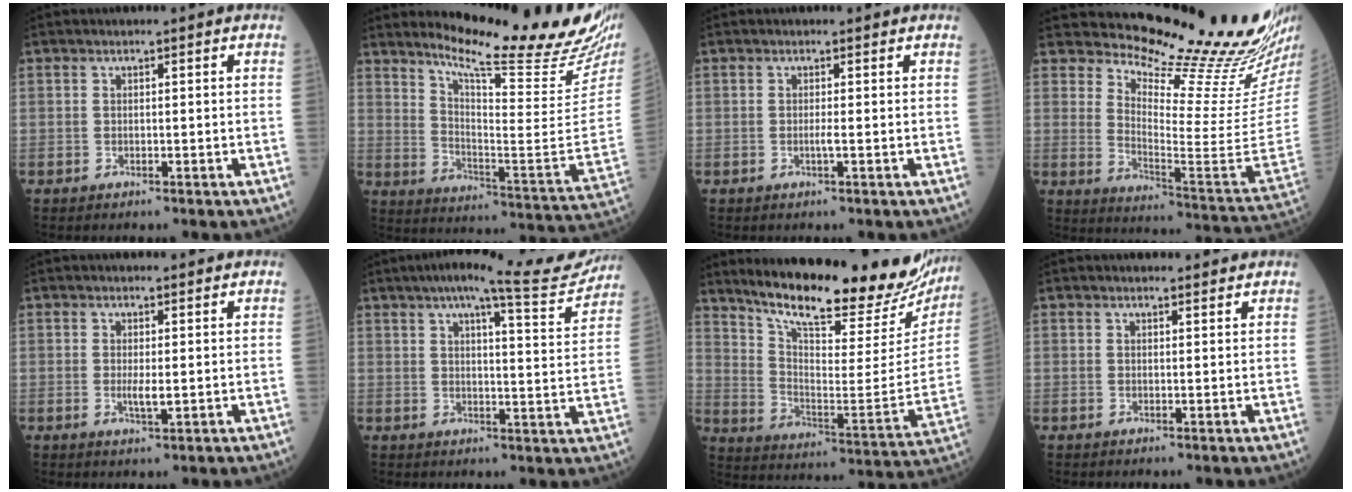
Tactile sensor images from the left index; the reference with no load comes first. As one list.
[{"total": 22.9, "force": [20.2, 0.4, 10.6], "torque": [-0.170, -0.117, 0.269]}, {"total": 0.7, "force": [-0.2, -0.1, 0.6], "torque": [-0.016, -0.002, -0.006]}, {"total": 21.1, "force": [19.7, -0.1, 7.7], "torque": [-0.134, -0.140, 0.260]}, {"total": 2.0, "force": [0.1, 0.5, 1.9], "torque": [-0.040, -0.007, 0.005]}, {"total": 13.7, "force": [12.1, 1.1, 6.3], "torque": [-0.088, -0.007, 0.145]}, {"total": 26.5, "force": [23.3, 4.6, 11.9], "torque": [-0.193, -0.078, 0.318]}, {"total": 2.0, "force": [1.9, 0.5, 0.0], "torque": [-0.005, -0.002, 0.022]}]